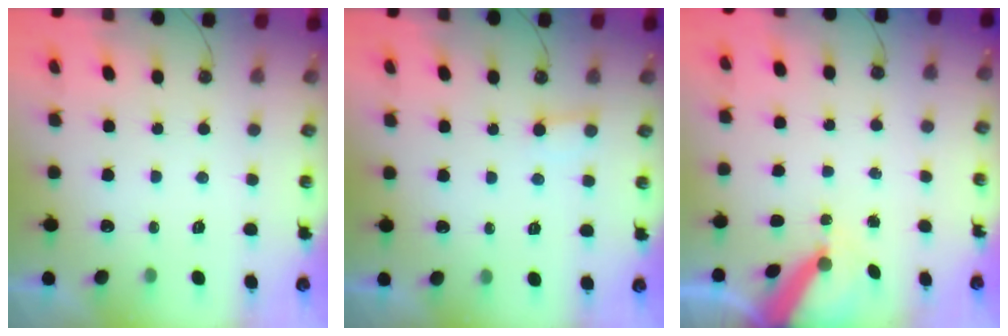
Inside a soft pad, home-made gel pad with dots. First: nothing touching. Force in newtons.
{"total": 3.9, "press": 3.9, "slide": 0.4}
{"total": 8.3, "press": 8.3, "slide": 0.7}